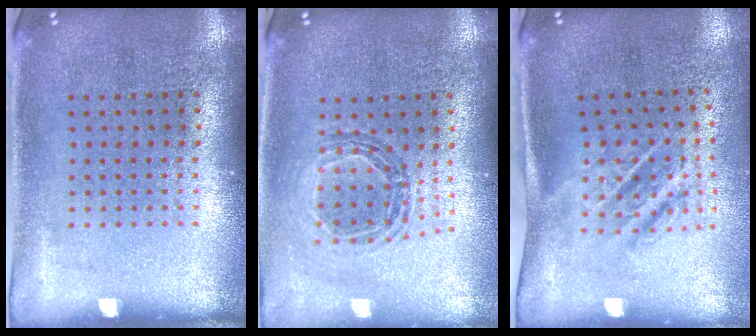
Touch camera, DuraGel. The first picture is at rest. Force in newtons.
{"total": 0.8, "press": 0.8, "slide": 0.1}
{"total": 1.7, "press": 1.1, "slide": 1.3}